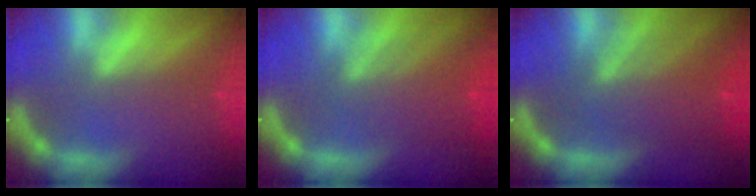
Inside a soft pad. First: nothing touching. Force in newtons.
{"total": 5.5}
{"total": 7.0}